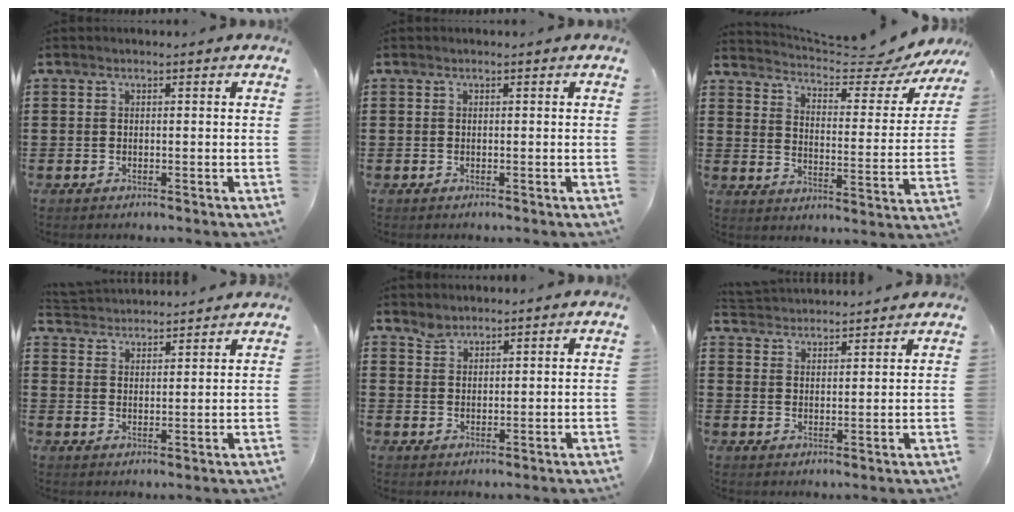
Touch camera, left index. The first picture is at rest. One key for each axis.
{"total": 0.0}
{"total": 6.0, "fx": 5.4, "fy": 0.7, "fz": 2.6, "tx": -0.053, "ty": -0.045, "tz": 0.083}
{"total": 3.8, "fx": 3.8, "fy": 0.2, "fz": -0.4, "tx": -0.010, "ty": -0.019, "tz": 0.068}
{"total": 2.1, "fx": 2.0, "fy": 0.8, "fz": 0.1, "tx": -0.006, "ty": 0.000, "tz": 0.040}
{"total": 3.5, "fx": 3.5, "fy": 0.1, "fz": -0.4, "tx": -0.007, "ty": -0.013, "tz": 0.063}